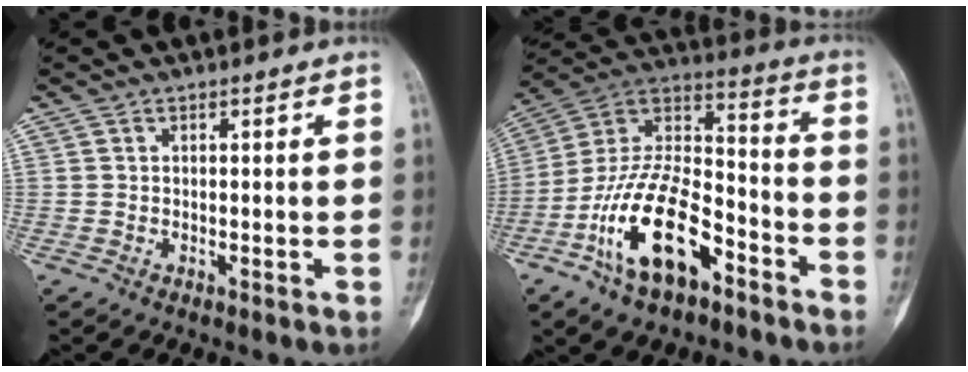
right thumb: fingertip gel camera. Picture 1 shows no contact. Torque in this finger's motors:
{"motor_torque": [0.33, 0.99, 1.40, -1.37, 0.25]}